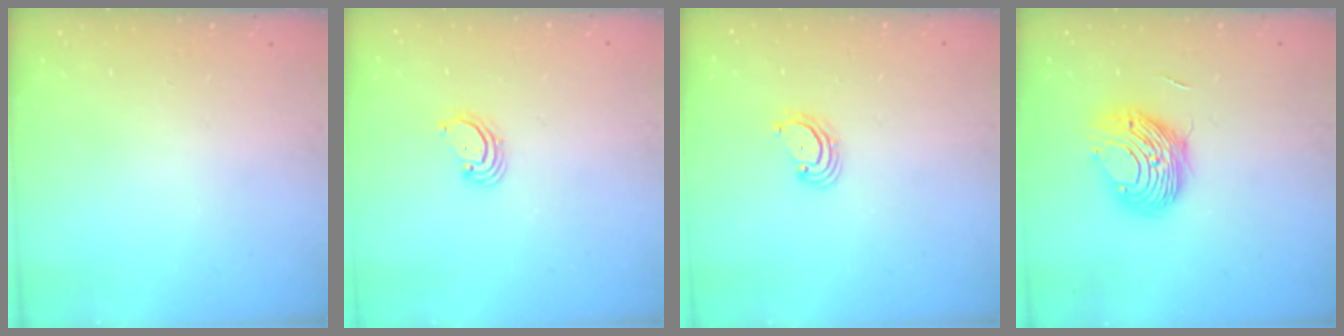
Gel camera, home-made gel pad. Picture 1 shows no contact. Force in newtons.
{"total": 2.7, "press": 2.7, "slide": 0.3}
{"total": 3.2, "press": 3.2, "slide": 0.5}
{"total": 9.9, "press": 9.9, "slide": 0.7}